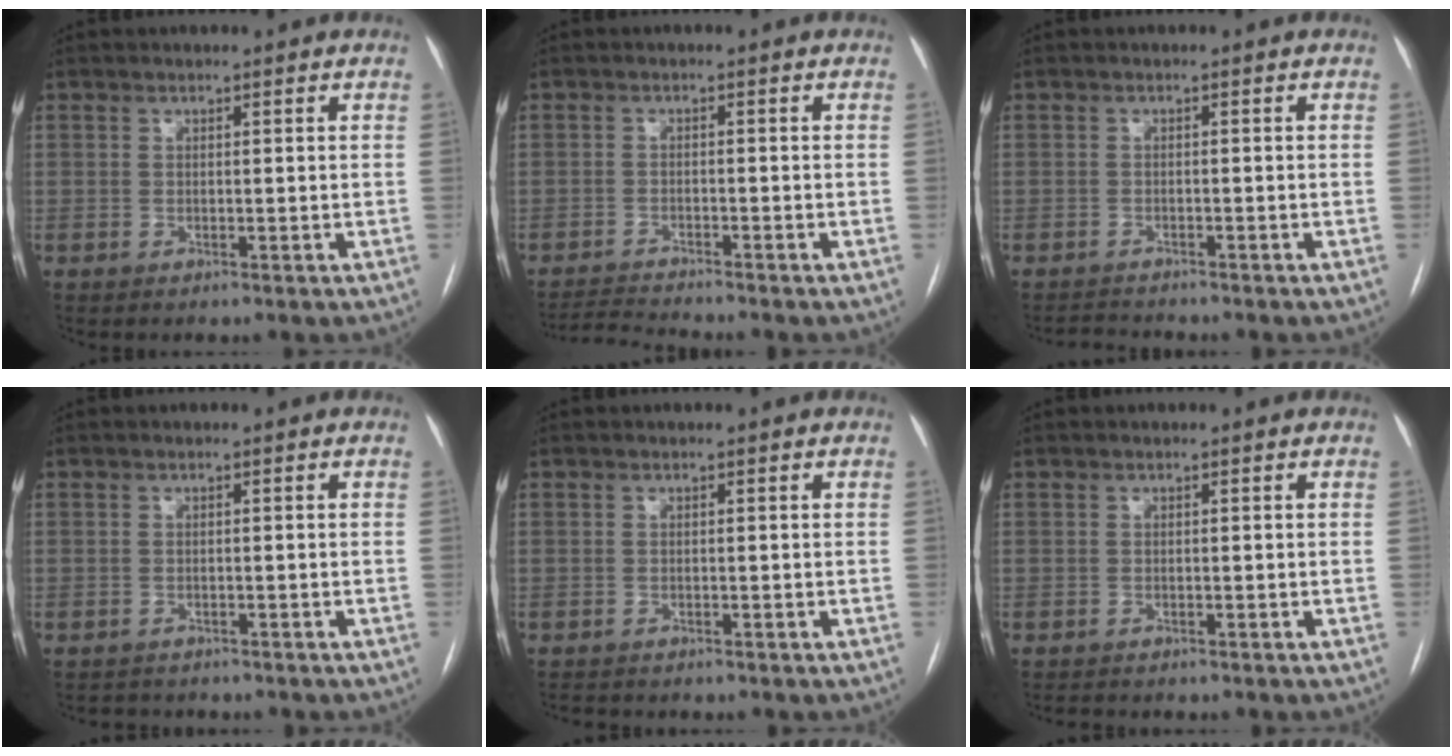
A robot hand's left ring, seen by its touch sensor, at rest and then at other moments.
{"total": 3.6, "force": [-3.3, -1.3, 0.0], "torque": [-0.005, -0.020, -0.060]}
{"total": 2.0, "force": [-2.0, -0.1, -0.1], "torque": [0.001, -0.011, -0.031]}
{"total": 2.6, "force": [-2.3, 1.1, 0.2], "torque": [-0.005, -0.002, -0.030]}
{"total": 2.0, "force": [-1.9, 0.7, 0.5], "torque": [-0.008, -0.006, -0.022]}
{"total": 1.5, "force": [-1.4, 0.4, 0.4], "torque": [-0.007, -0.004, -0.017]}